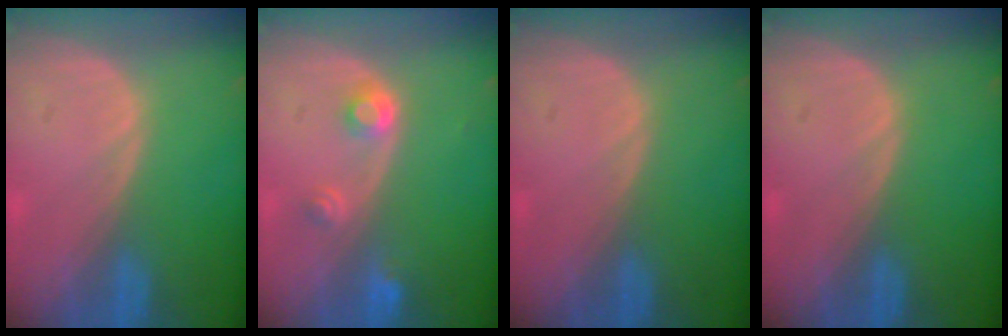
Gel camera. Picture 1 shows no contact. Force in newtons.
{"total": 3.0, "press": 2.8, "slide": 1.0}
{"total": 0.0}
{"total": 0.0}